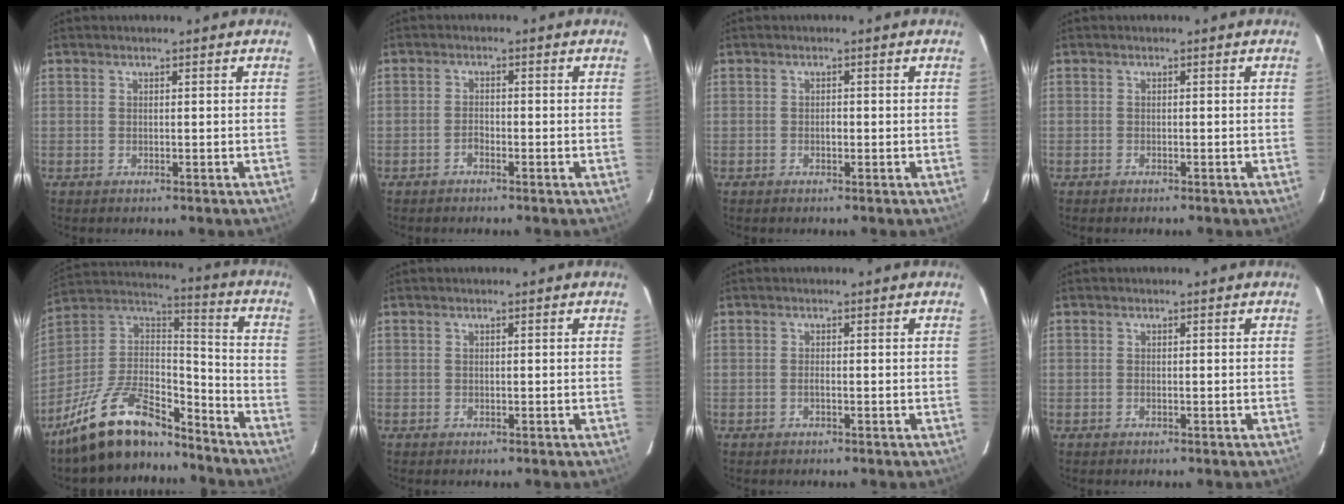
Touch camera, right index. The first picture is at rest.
{"total": 1.6, "force": [-1.1, 0.8, 0.7], "torque": [-0.014, 0.004, -0.022]}
{"total": 0.9, "force": [-0.3, 0.6, 0.6], "torque": [-0.011, 0.003, -0.005]}
{"total": 0.6, "force": [-0.6, 0.2, 0.2], "torque": [-0.004, 0.000, -0.012]}
{"total": 20.2, "force": [-15.4, 7.3, 10.7], "torque": [-0.225, 0.009, -0.267]}
{"total": 0.0}
{"total": 0.7, "force": [-0.3, 0.2, 0.6], "torque": [-0.011, 0.002, -0.007]}
{"total": 0.0}